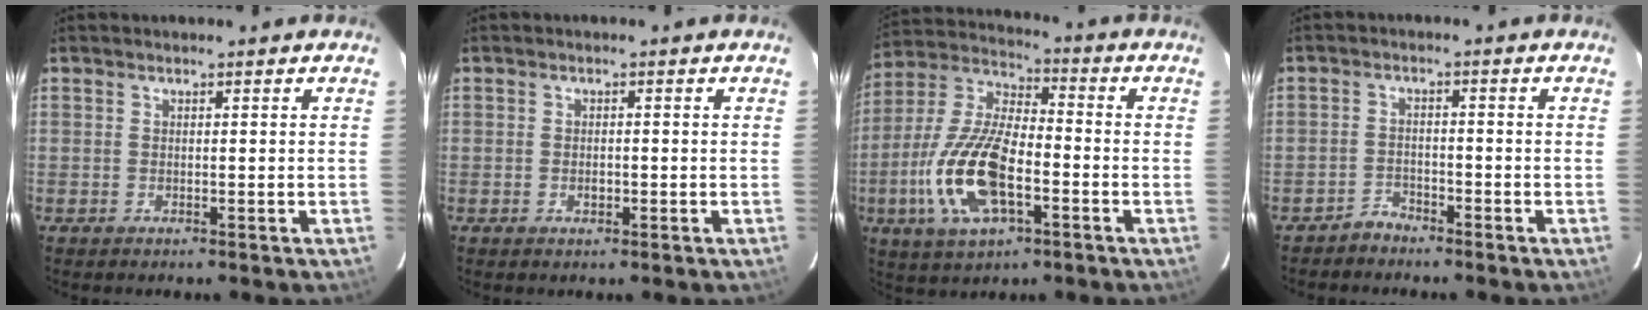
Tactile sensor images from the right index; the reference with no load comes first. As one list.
[{"total": 1.4, "force": [-0.4, 1.1, 0.8], "torque": [-0.013, 0.001, -0.006]}, {"total": 17.4, "force": [-5.4, 7.3, 14.9], "torque": [-0.322, -0.007, -0.103]}, {"total": 2.6, "force": [-2.4, 1.0, 0.0], "torque": [-0.001, 0.007, -0.045]}]